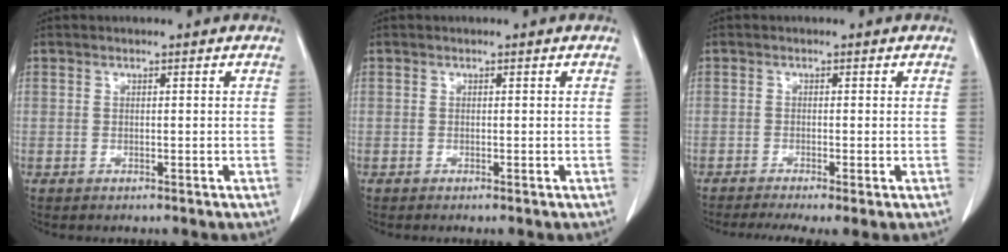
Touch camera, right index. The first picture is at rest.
{"total": 0.5, "force": [-0.5, -0.1, 0.3], "torque": [-0.005, 0.000, -0.010]}
{"total": 5.7, "force": [-3.9, 0.9, 4.1], "torque": [-0.062, -0.014, -0.065]}